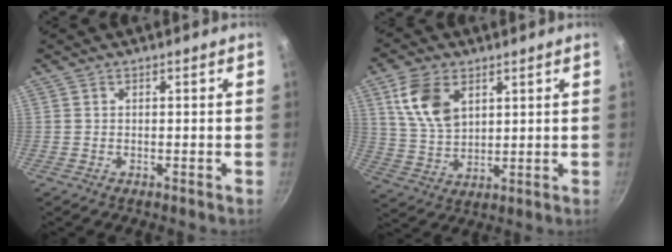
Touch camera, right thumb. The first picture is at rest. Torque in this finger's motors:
{"motor_torque": [-0.12, 2.09, 0.40, -0.37, 0.10]}